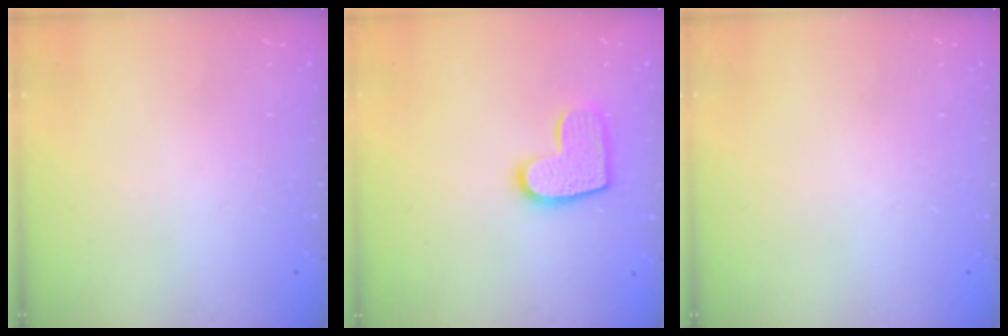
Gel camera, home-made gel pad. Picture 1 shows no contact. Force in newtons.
{"total": 12.7, "press": 12.6, "slide": 0.8}
{"total": 0.0}